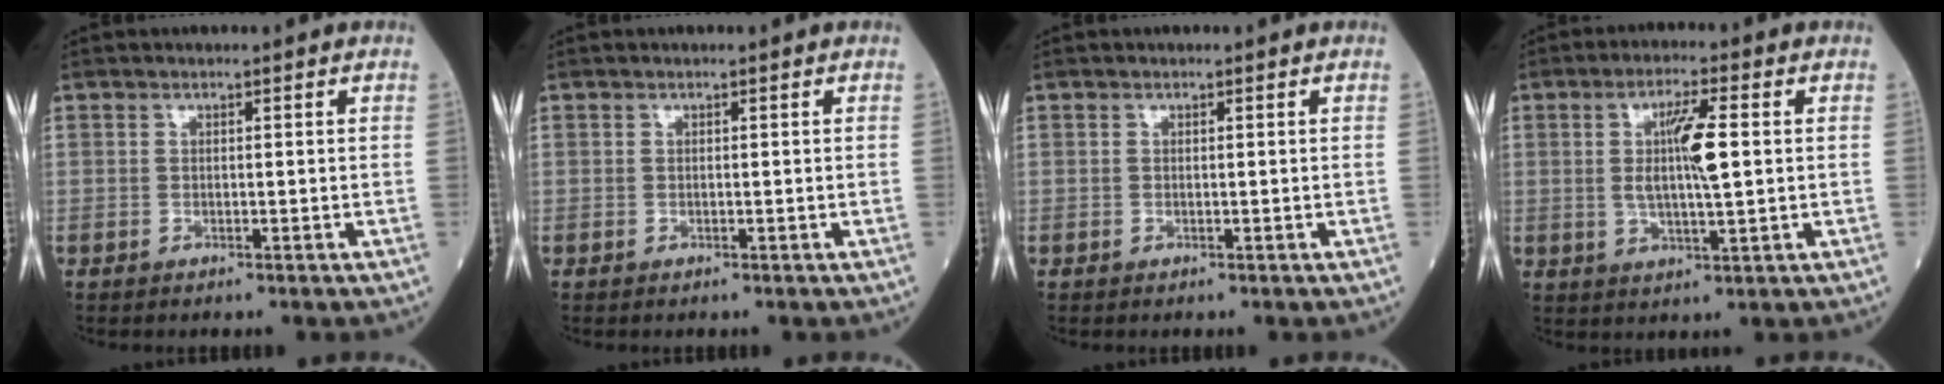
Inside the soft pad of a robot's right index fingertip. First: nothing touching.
{"total": 0.0}
{"total": 0.0}
{"total": 7.4, "force": [0.9, 0.8, 7.3], "torque": [-0.135, 0.001, 0.017]}